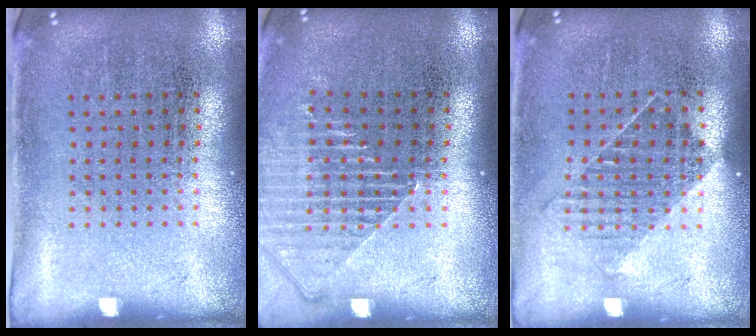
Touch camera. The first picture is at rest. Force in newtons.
{"total": 1.3, "press": 1.3, "slide": 0.4}
{"total": 1.1, "press": 0.9, "slide": 0.6}